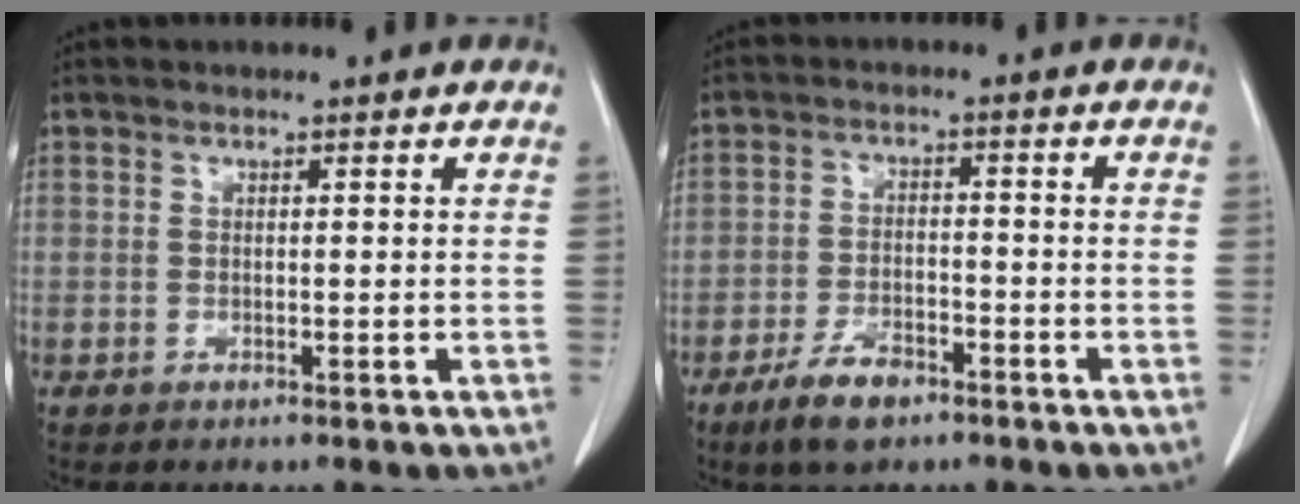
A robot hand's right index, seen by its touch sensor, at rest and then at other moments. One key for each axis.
{"total": 6.3, "fx": -4.3, "fy": 2.4, "fz": 3.9, "tx": -0.079, "ty": -0.003, "tz": -0.074}